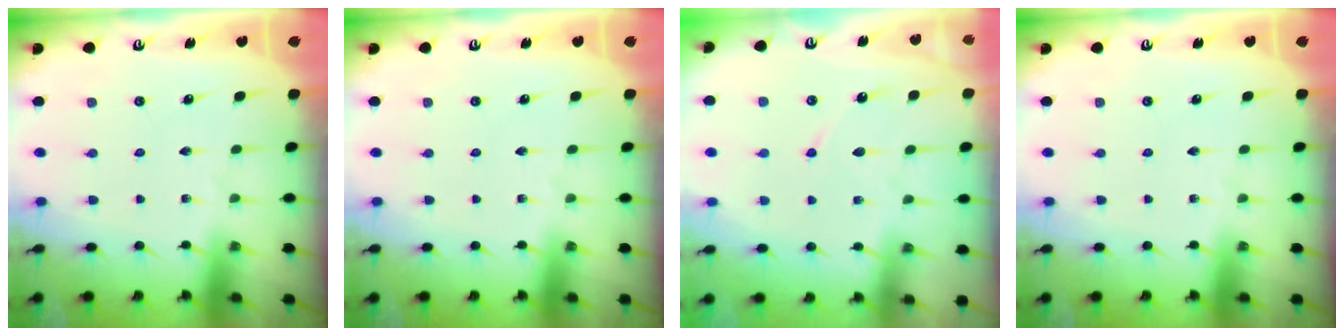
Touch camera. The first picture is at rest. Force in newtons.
{"total": 0.0}
{"total": 5.5, "press": 5.5, "slide": 0.7}
{"total": 0.0}